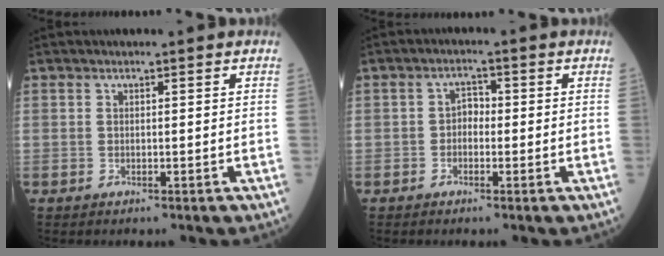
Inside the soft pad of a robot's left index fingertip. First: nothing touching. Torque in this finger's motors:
{"motor_torque": [-0.06, 0.18, -0.03, -0.01]}